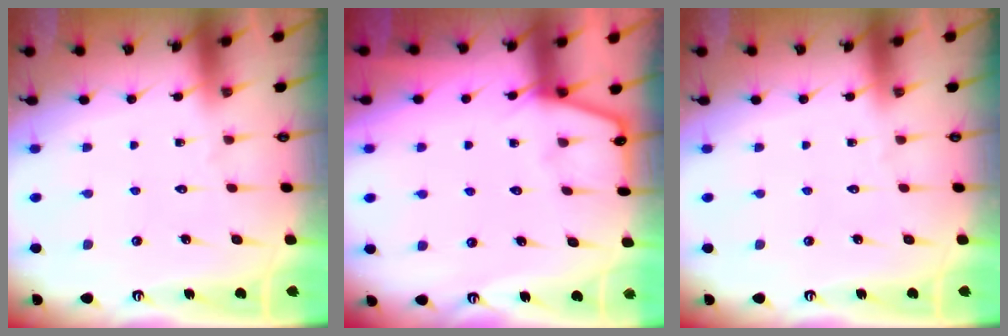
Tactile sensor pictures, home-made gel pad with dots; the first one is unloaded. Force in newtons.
{"total": 2.7, "press": 2.6, "slide": 0.4}
{"total": 0.0}